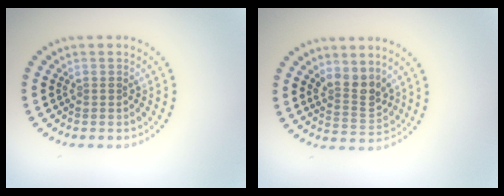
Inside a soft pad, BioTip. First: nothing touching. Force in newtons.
{"total": 3.0, "press": 2.6, "slide": 1.5}